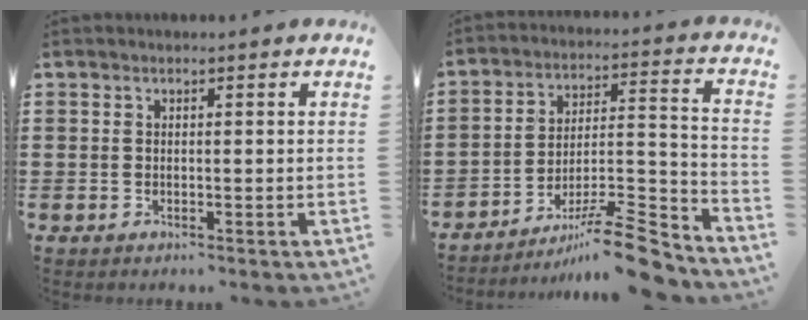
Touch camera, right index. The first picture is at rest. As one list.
[{"total": 12.0, "force": [-9.6, 1.4, 7.0], "torque": [-0.093, 0.036, -0.176]}]